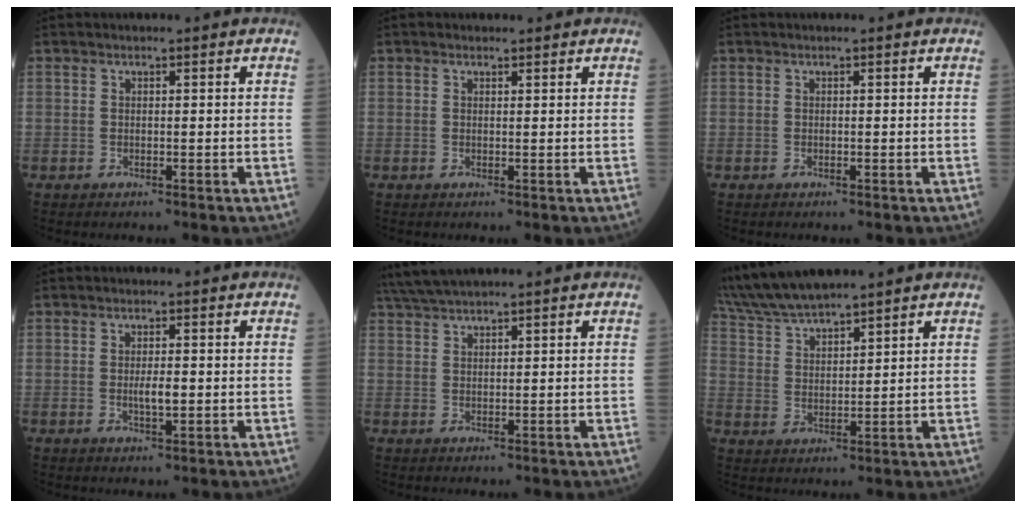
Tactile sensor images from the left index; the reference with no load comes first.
{"total": 0.6, "force": [0.5, 0.3, 0.0], "torque": [-0.009, -0.002, 0.007]}
{"total": 0.0}
{"total": 2.3, "force": [-0.1, 0.6, 2.2], "torque": [-0.045, -0.002, 0.000]}
{"total": 4.9, "force": [4.5, -0.2, 2.1], "torque": [-0.048, 0.028, 0.091]}
{"total": 10.7, "force": [9.7, 0.7, 4.3], "torque": [-0.094, 0.024, 0.193]}